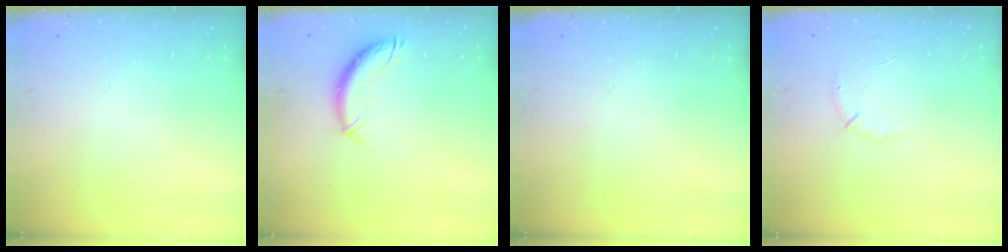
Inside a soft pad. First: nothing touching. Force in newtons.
{"total": 10.8, "press": 10.6, "slide": 1.8}
{"total": 0.0}
{"total": 5.1, "press": 4.9, "slide": 1.4}